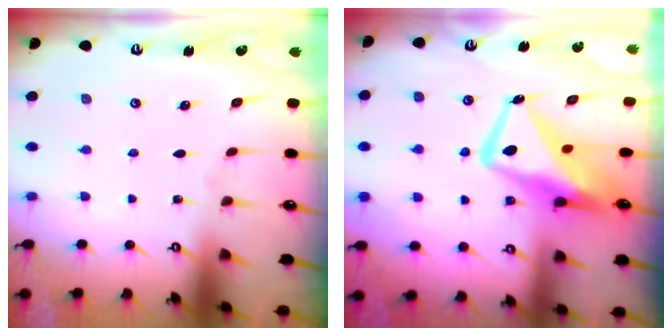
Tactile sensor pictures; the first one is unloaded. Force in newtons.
{"total": 14.7, "press": 14.5, "slide": 2.3}